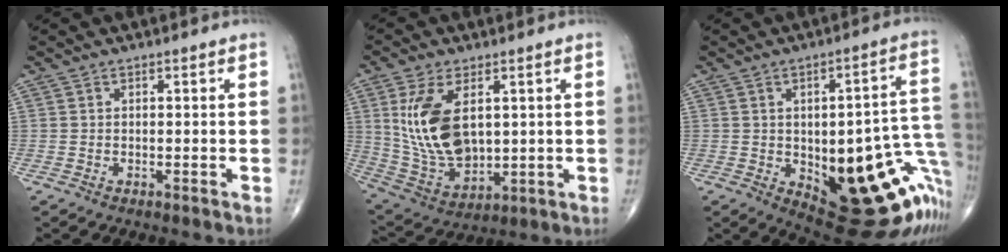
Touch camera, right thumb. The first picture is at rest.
{"total": 15.7, "force": [3.4, 8.8, 12.5], "torque": [-0.234, -0.018, 0.083]}
{"total": 26.4, "force": [-6.7, 10.4, 23.3], "torque": [-0.208, 0.027, -0.060]}